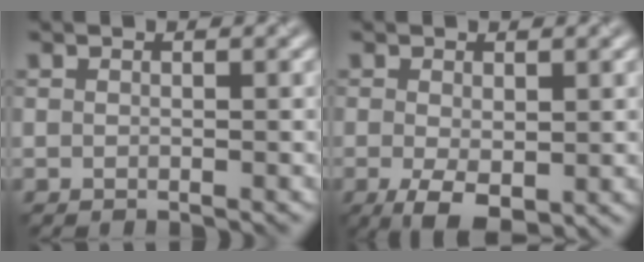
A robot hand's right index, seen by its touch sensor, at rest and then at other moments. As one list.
[{"total": 4.2, "force": [-1.0, 2.0, 3.5], "torque": [-0.069, -0.013, -0.014]}]